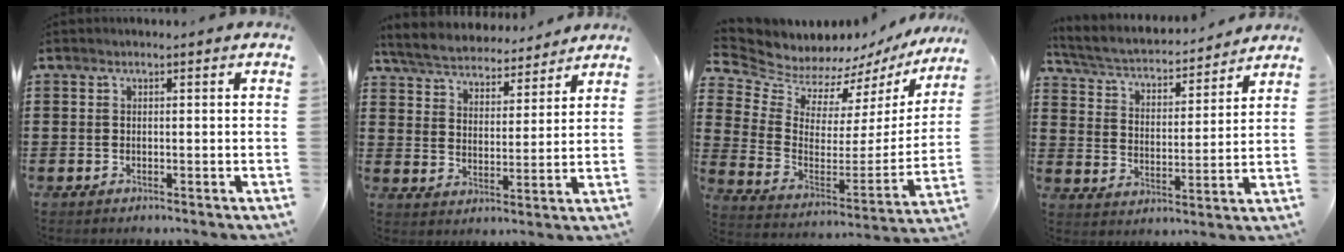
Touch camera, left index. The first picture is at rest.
{"total": 5.2, "force": [5.1, 0.6, 0.6], "torque": [-0.039, -0.032, 0.087]}
{"total": 6.4, "force": [6.1, 1.7, -0.5], "torque": [-0.037, -0.061, 0.108]}
{"total": 3.5, "force": [3.2, 0.7, 1.1], "torque": [-0.041, -0.029, 0.046]}